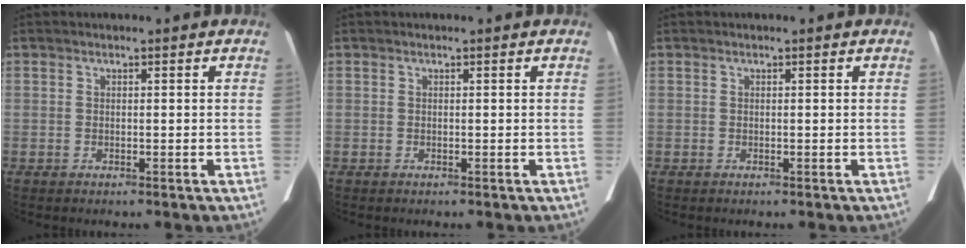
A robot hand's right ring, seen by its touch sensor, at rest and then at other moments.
{"total": 0.0}
{"total": 0.0}